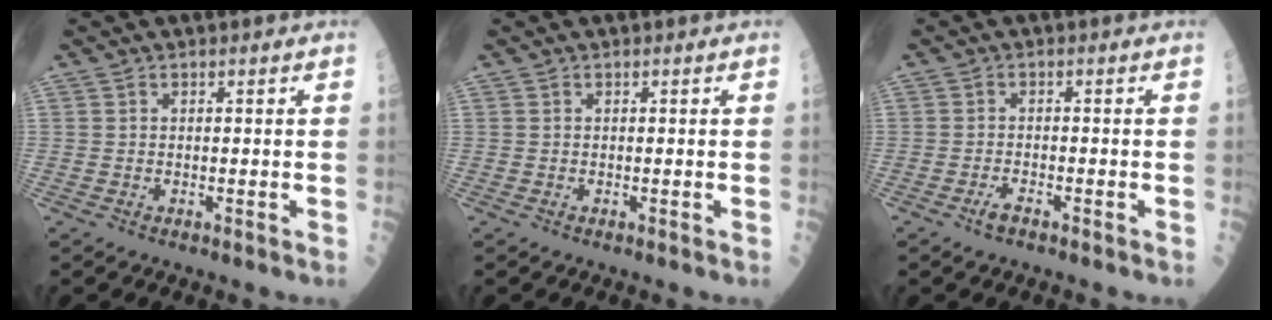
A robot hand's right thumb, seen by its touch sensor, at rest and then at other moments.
{"total": 0.0}
{"total": 1.9, "force": [-1.4, 0.6, 1.2], "torque": [-0.024, 0.008, -0.026]}